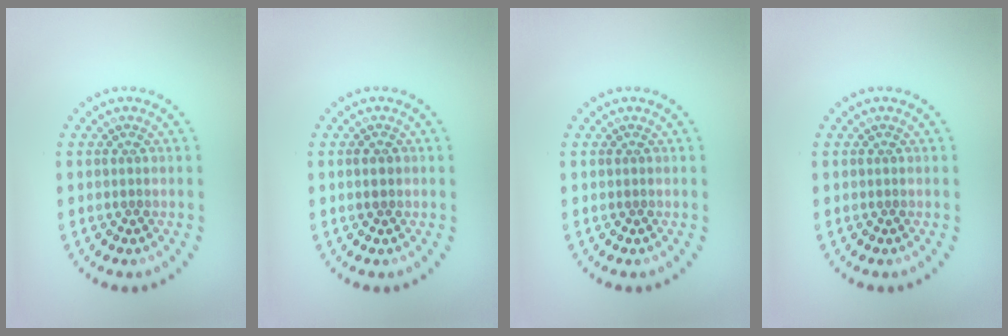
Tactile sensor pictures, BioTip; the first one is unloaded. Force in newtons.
{"total": 1.1, "press": 1.1, "slide": 0.0}
{"total": 0.0}
{"total": 0.0}